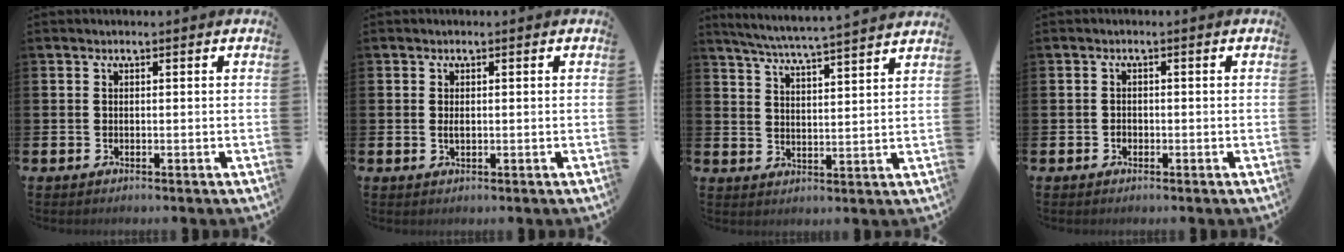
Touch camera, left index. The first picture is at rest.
{"total": 1.0, "force": [0.1, 0.4, 0.9], "torque": [-0.014, 0.001, -0.001]}
{"total": 5.9, "force": [5.7, -0.6, 1.5], "torque": [-0.051, -0.038, 0.098]}
{"total": 0.9, "force": [-0.4, 0.7, 0.2], "torque": [-0.001, 0.002, -0.010]}